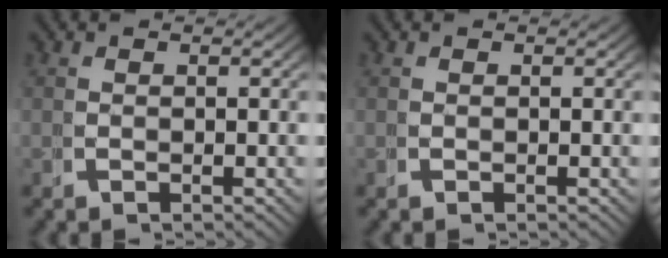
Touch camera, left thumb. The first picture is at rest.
{"total": 0.0}